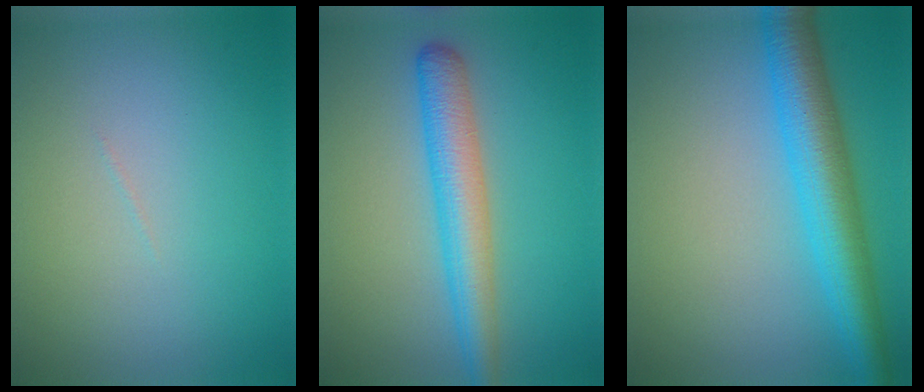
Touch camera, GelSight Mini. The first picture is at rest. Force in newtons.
{"total": 4.9, "press": 4.9, "slide": 0.1}
{"total": 6.8, "press": 6.8, "slide": 0.3}